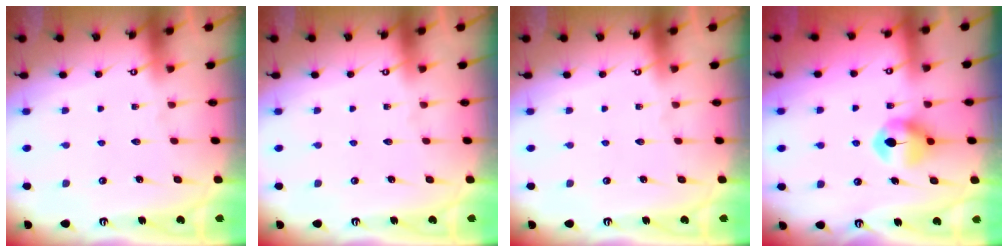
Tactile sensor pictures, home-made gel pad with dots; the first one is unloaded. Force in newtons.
{"total": 0.0}
{"total": 0.0}
{"total": 8.2, "press": 8.2, "slide": 0.2}